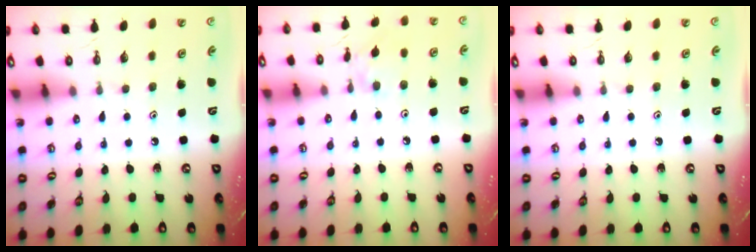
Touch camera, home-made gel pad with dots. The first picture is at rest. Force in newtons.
{"total": 4.1, "press": 4.1, "slide": 0.4}
{"total": 0.0}